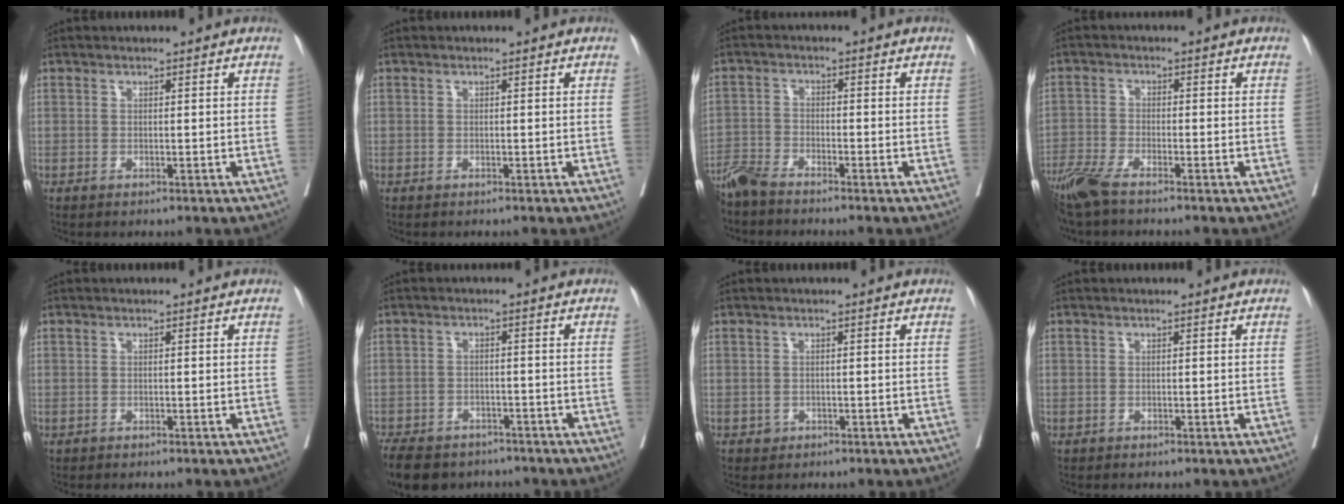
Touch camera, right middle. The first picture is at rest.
{"total": 0.0}
{"total": 4.5, "force": [-4.2, 0.4, 1.6], "torque": [-0.025, -0.015, -0.087]}
{"total": 6.2, "force": [-5.0, 0.7, 3.6], "torque": [-0.074, -0.017, -0.099]}
{"total": 0.0}
{"total": 12.9, "force": [-10.1, 6.3, 5.0], "torque": [-0.109, -0.010, -0.138]}
{"total": 0.8, "force": [-0.3, 0.8, 0.2], "torque": [-0.001, 0.002, -0.001]}
{"total": 0.0}